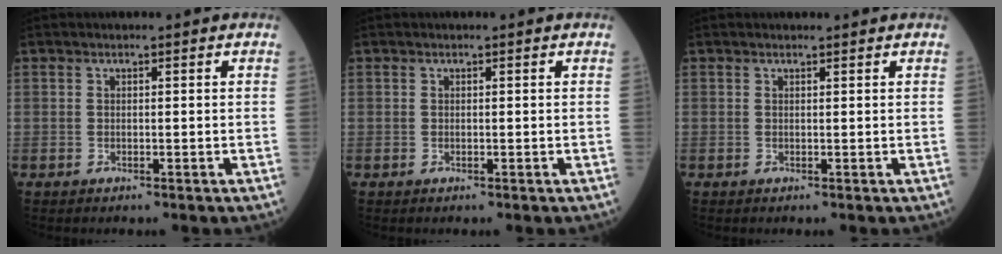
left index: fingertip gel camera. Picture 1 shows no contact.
{"total": 0.0}
{"total": 0.5, "force": [0.5, 0.1, -0.2], "torque": [-0.002, -0.001, 0.007]}